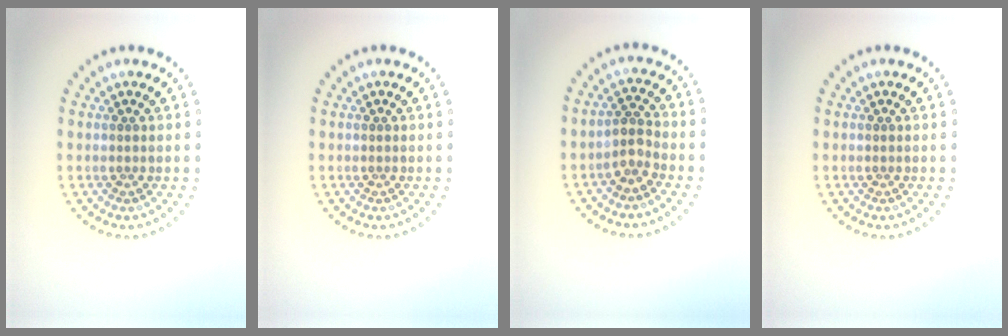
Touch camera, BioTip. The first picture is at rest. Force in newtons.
{"total": 0.0}
{"total": 2.0, "press": 1.6, "slide": 1.2}
{"total": 0.0}